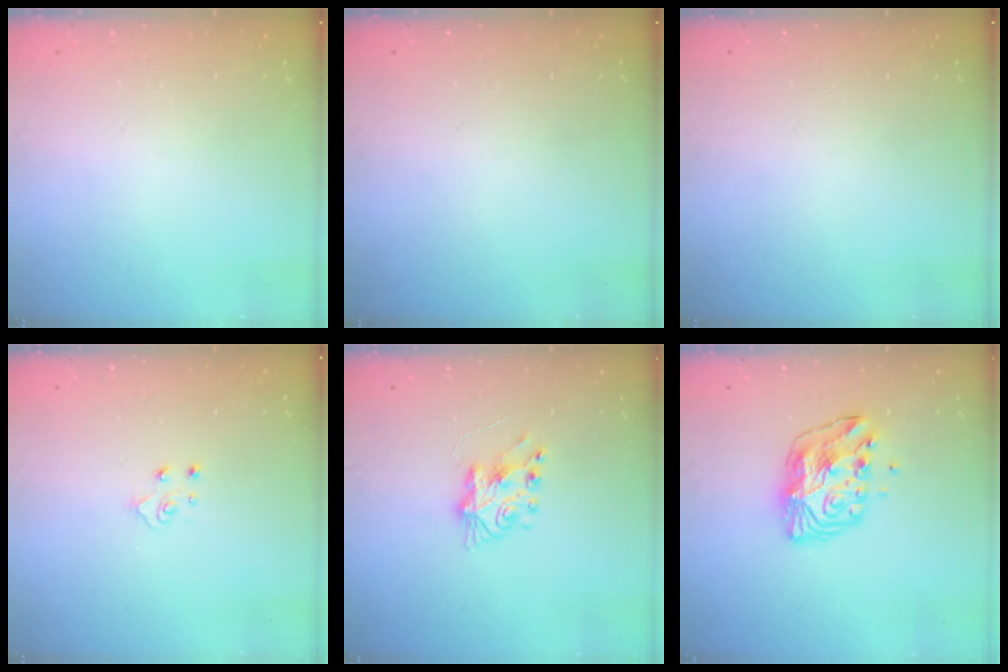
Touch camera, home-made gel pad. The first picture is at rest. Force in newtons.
{"total": 0.0}
{"total": 0.0}
{"total": 4.3, "press": 4.2, "slide": 0.4}
{"total": 7.9, "press": 7.8, "slide": 1.0}
{"total": 10.2, "press": 10.2, "slide": 0.6}